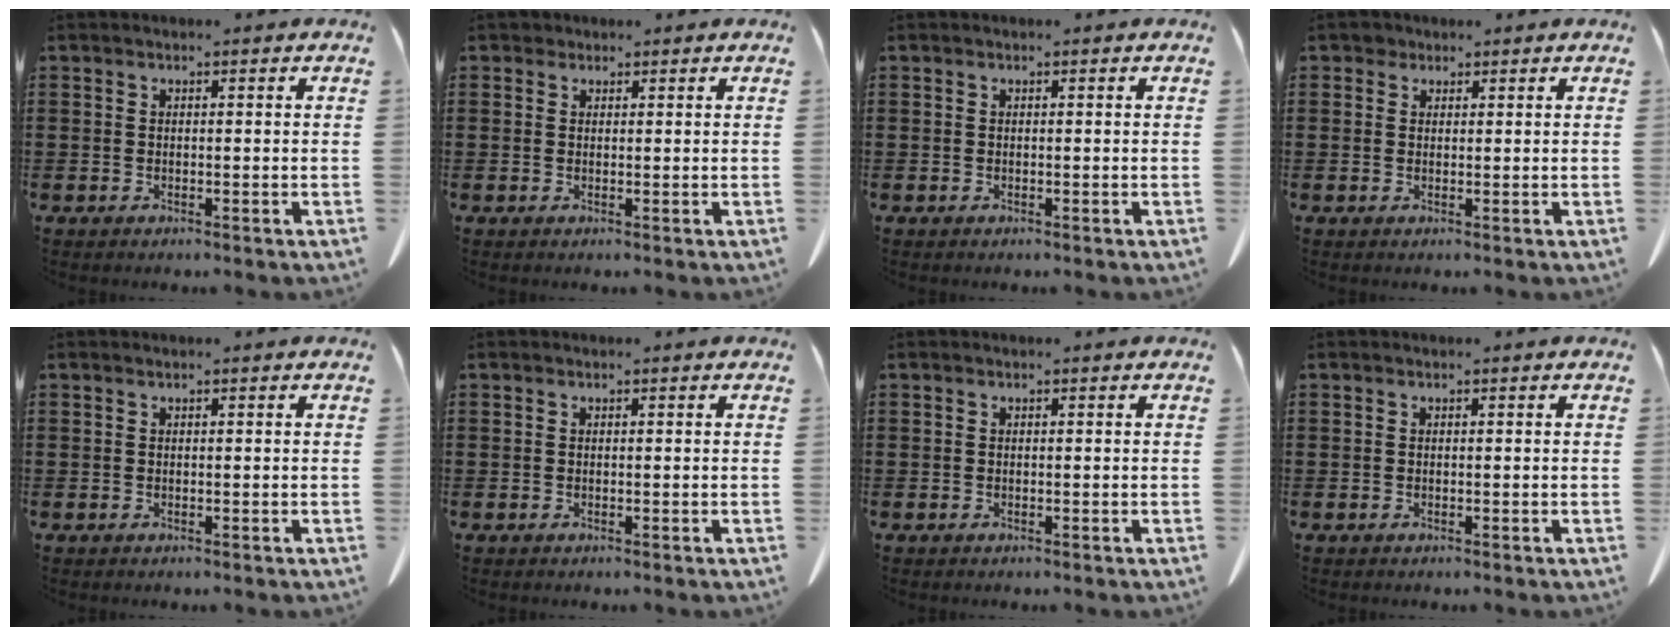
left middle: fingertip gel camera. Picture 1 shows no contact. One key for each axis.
{"total": 1.0, "fx": 0.8, "fy": 0.6, "fz": 0.1, "tx": -0.005, "ty": 0.003, "tz": 0.015}
{"total": 0.0}
{"total": 1.5, "fx": 1.1, "fy": 1.0, "fz": 0.1, "tx": -0.007, "ty": 0.005, "tz": 0.022}
{"total": 0.0}
{"total": 0.0}
{"total": 0.0}
{"total": 0.0}